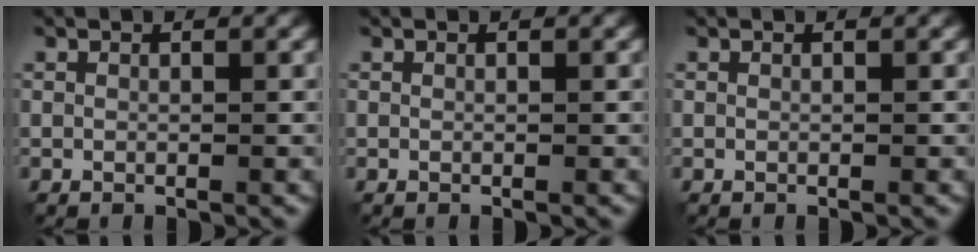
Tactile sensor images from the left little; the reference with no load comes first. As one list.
[{"total": 0.0}, {"total": 0.0}]